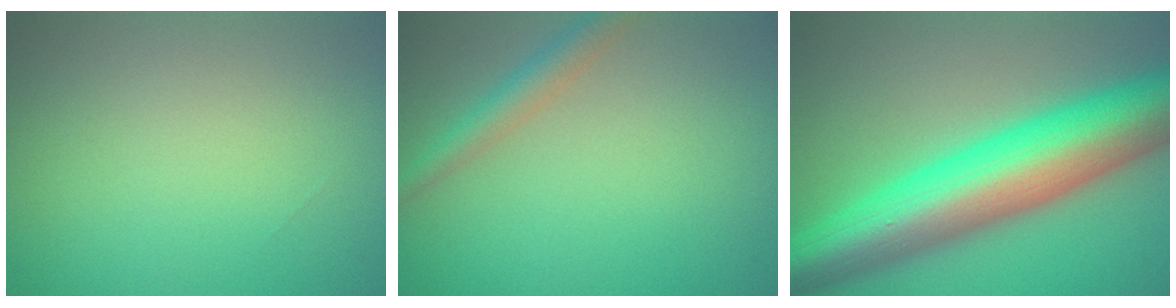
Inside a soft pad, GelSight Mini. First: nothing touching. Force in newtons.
{"total": 2.7, "press": 2.7, "slide": 0.1}
{"total": 13.1, "press": 13.1, "slide": 0.2}